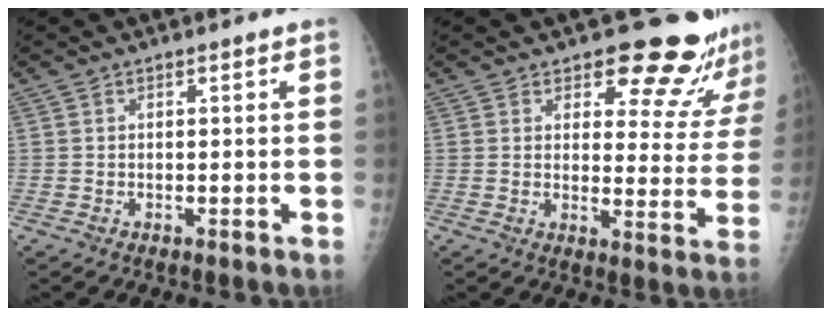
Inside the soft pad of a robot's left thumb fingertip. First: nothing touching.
{"total": 14.3, "force": [12.9, 4.3, 4.2], "torque": [-0.001, -0.115, 0.142]}